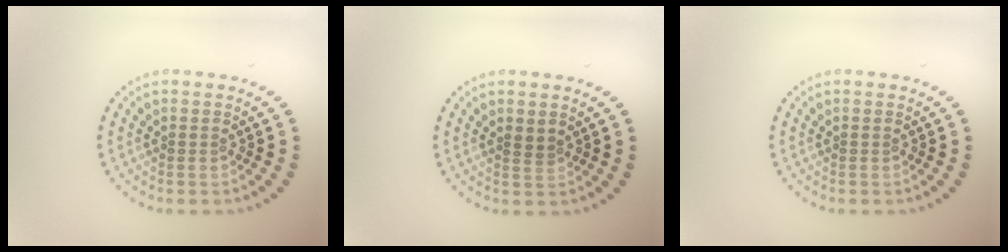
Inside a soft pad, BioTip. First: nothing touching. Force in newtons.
{"total": 0.8, "press": 0.5, "slide": 0.6}
{"total": 0.0}